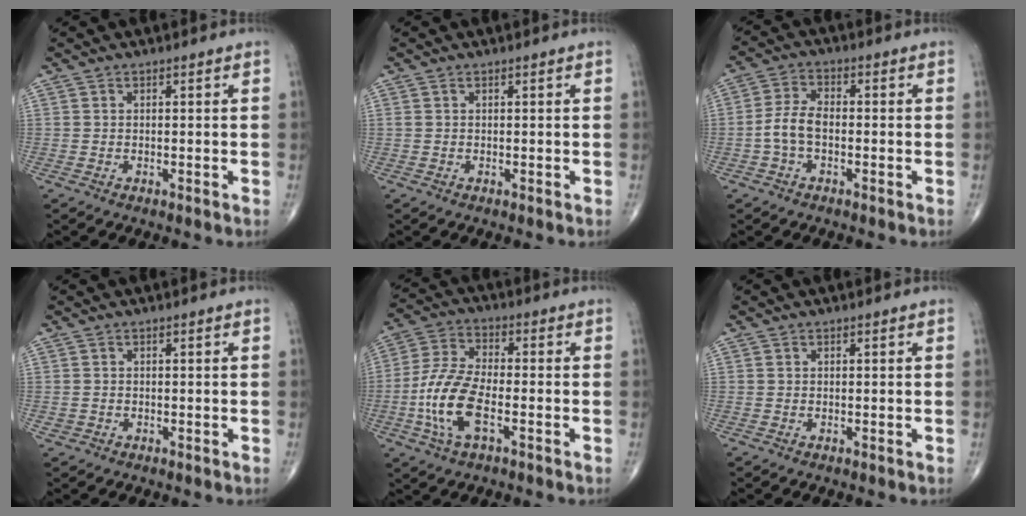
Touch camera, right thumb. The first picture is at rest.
{"total": 0.5, "force": [0.2, 0.2, 0.4], "torque": [-0.012, 0.010, 0.007]}
{"total": 5.4, "force": [-1.3, 3.0, 4.3], "torque": [-0.089, 0.020, -0.032]}
{"total": 0.8, "force": [-0.2, 0.8, 0.1], "torque": [0.001, 0.002, -0.002]}
{"total": 11.8, "force": [-3.5, 5.0, 10.1], "torque": [-0.219, 0.015, -0.072]}
{"total": 0.0}